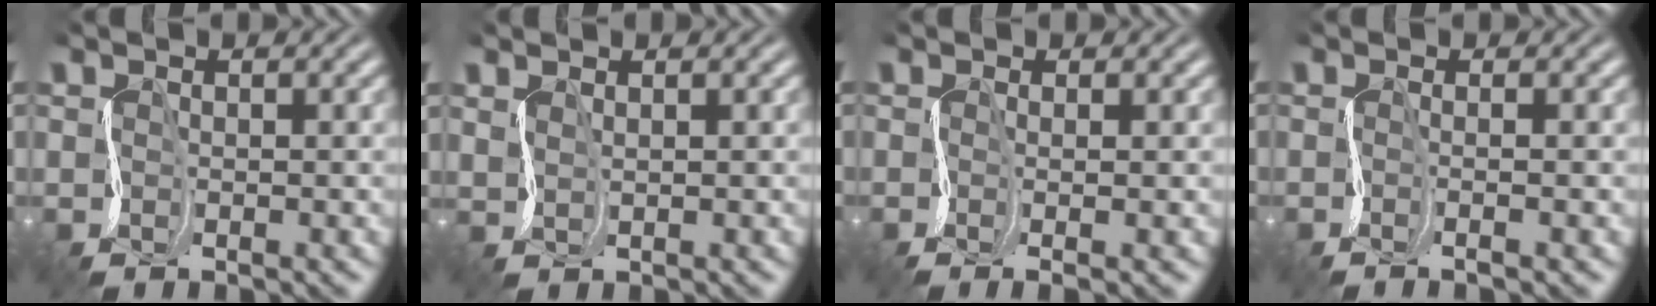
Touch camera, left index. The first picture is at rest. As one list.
[{"total": 1.3, "force": [1.1, -0.3, -0.5], "torque": [0.002, 0.011, 0.024]}, {"total": 1.8, "force": [-0.1, 0.5, 1.8], "torque": [-0.026, -0.004, -0.001]}, {"total": 1.8, "force": [-0.3, 0.5, 1.7], "torque": [-0.017, -0.004, -0.008]}]